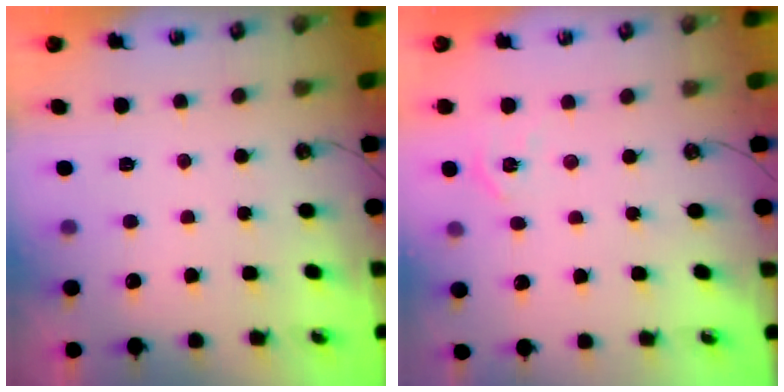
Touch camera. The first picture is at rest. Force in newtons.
{"total": 5.1, "press": 5.0, "slide": 0.7}